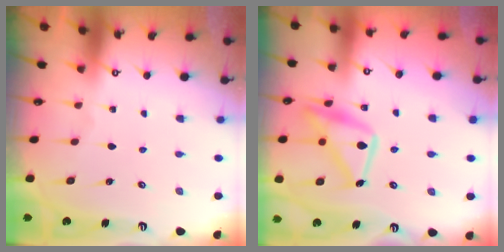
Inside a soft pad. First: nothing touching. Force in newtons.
{"total": 16.3, "press": 16.2, "slide": 1.1}